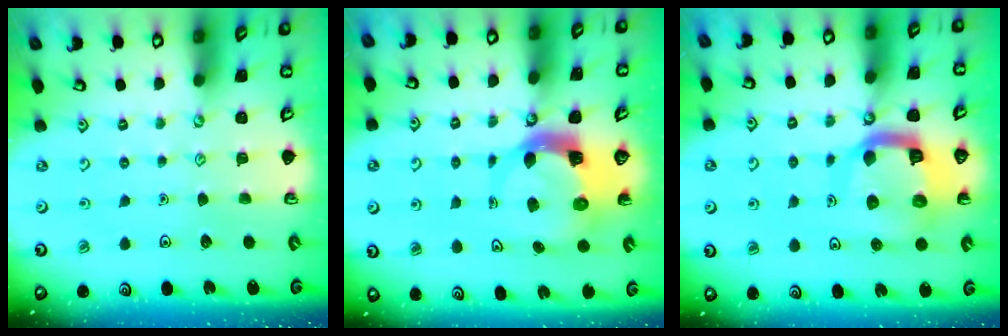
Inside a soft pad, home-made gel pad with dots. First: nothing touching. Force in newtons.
{"total": 5.4, "press": 5.4, "slide": 0.8}
{"total": 12.1, "press": 12.0, "slide": 1.4}